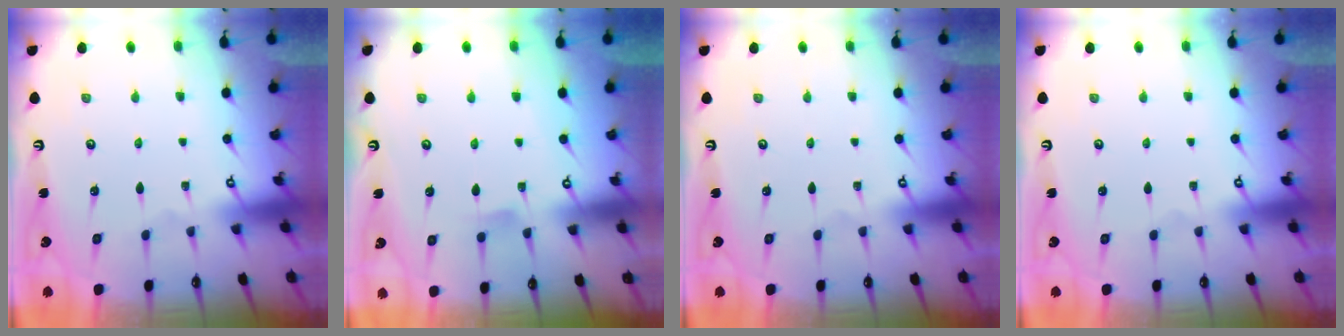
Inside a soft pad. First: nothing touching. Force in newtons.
{"total": 5.6, "press": 5.5, "slide": 0.8}
{"total": 0.0}
{"total": 0.0}